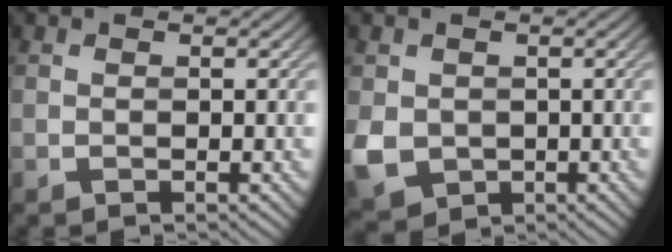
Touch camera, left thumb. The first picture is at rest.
{"total": 4.9, "force": [-0.5, 4.3, 2.4], "torque": [-0.076, -0.021, -0.010]}